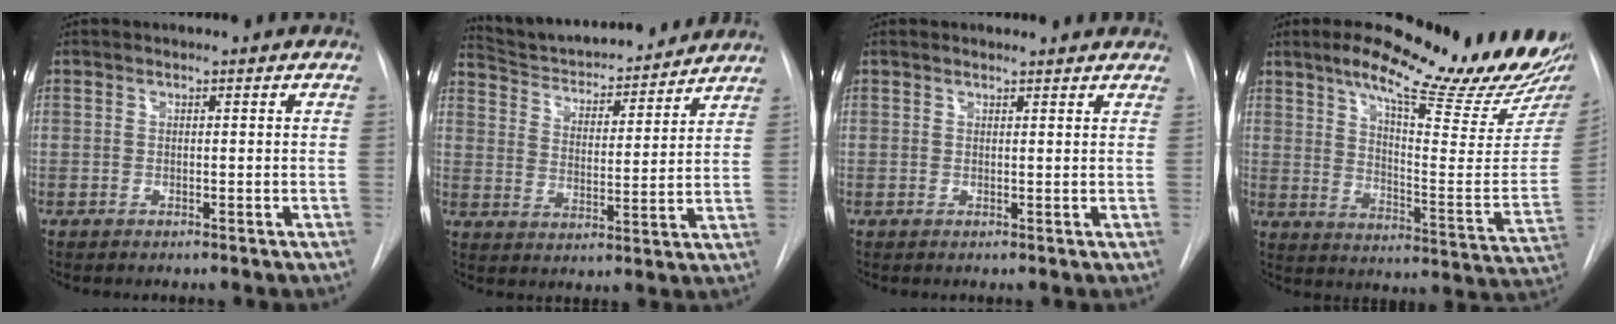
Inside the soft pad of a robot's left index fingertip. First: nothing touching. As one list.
[{"total": 17.6, "force": [16.5, 3.2, 5.3], "torque": [-0.078, 0.003, 0.245]}, {"total": 3.9, "force": [3.8, 0.9, 0.5], "torque": [-0.008, 0.005, 0.030]}, {"total": 24.9, "force": [19.6, 2.9, 15.2], "torque": [-0.218, -0.065, 0.253]}]